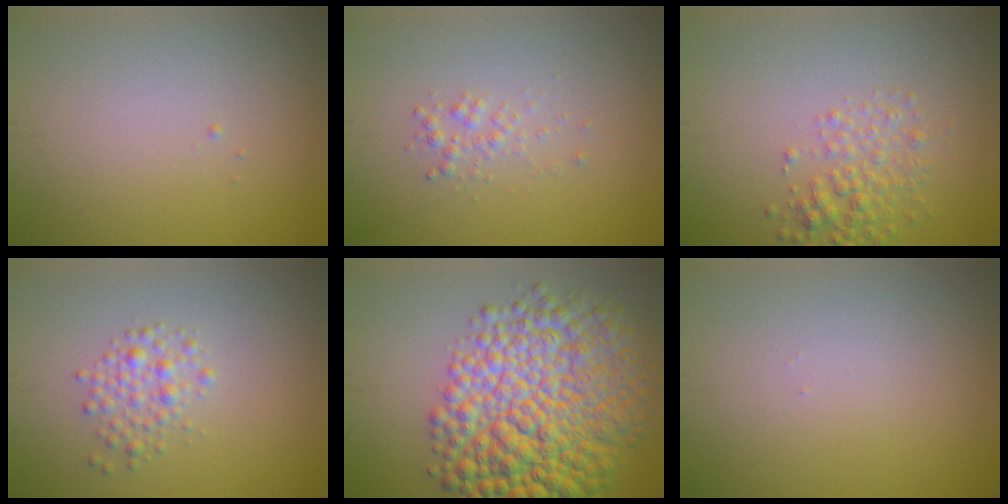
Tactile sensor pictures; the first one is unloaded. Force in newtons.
{"total": 1.1, "press": 1.1, "slide": 0.1}
{"total": 2.9, "press": 2.9, "slide": 0.0}
{"total": 2.0, "press": 2.0, "slide": 0.1}
{"total": 12.6, "press": 12.6, "slide": 0.2}
{"total": 0.0}